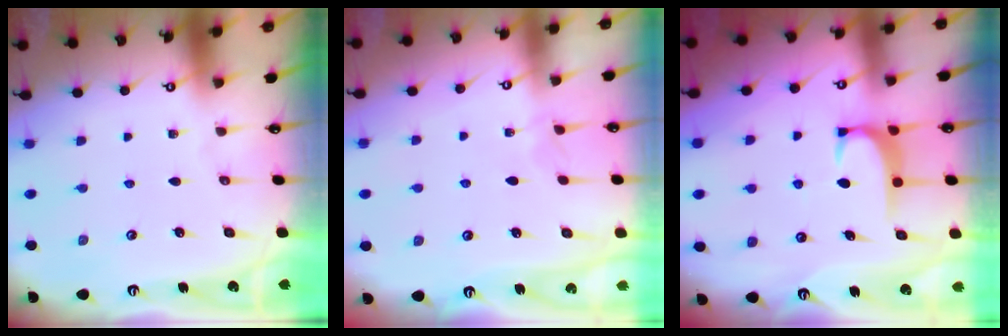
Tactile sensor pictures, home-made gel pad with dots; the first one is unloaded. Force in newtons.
{"total": 2.8, "press": 2.8, "slide": 0.3}
{"total": 1.8, "press": 1.7, "slide": 0.5}